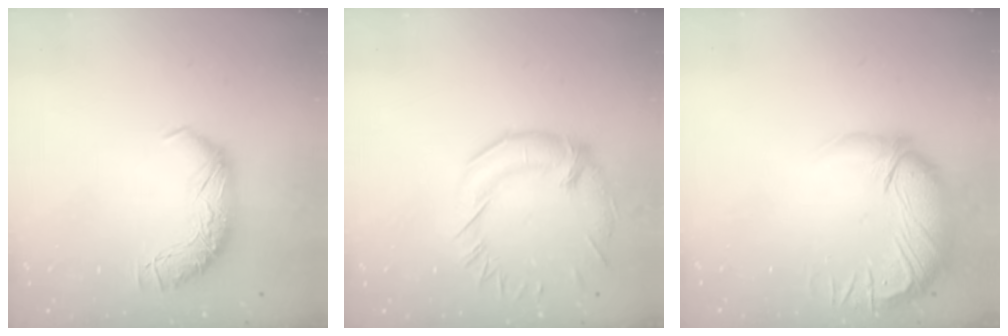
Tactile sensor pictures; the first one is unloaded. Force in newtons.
{"total": 0.8, "press": 0.4, "slide": 0.7}
{"total": 2.9, "press": 0.1, "slide": 2.9}